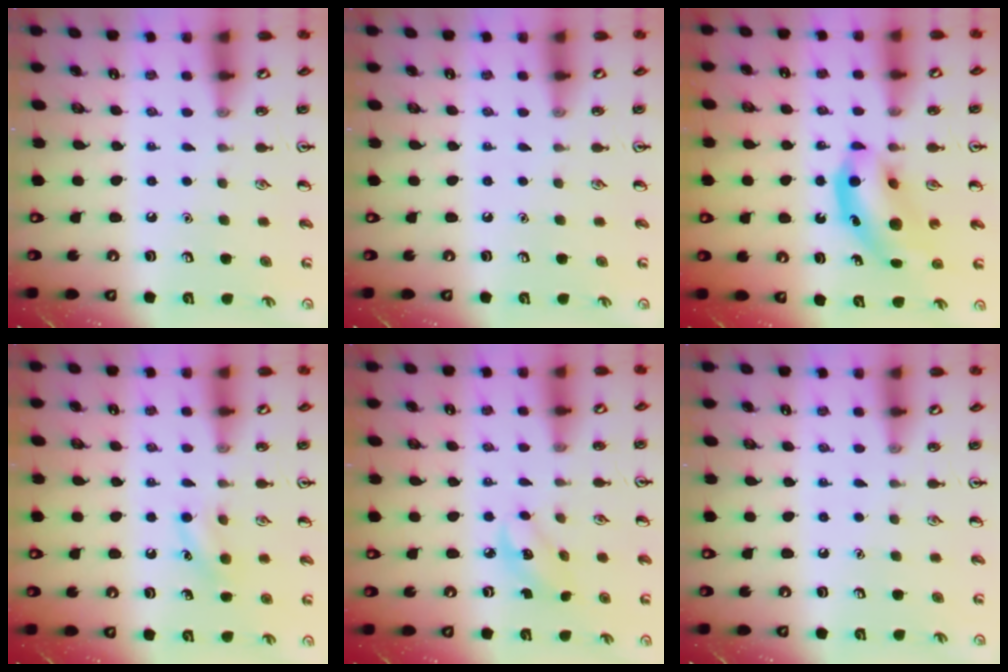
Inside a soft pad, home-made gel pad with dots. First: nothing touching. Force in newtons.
{"total": 0.0}
{"total": 10.7, "press": 10.2, "slide": 3.1}
{"total": 6.9, "press": 6.8, "slide": 1.6}
{"total": 2.8, "press": 2.7, "slide": 0.8}
{"total": 0.0}